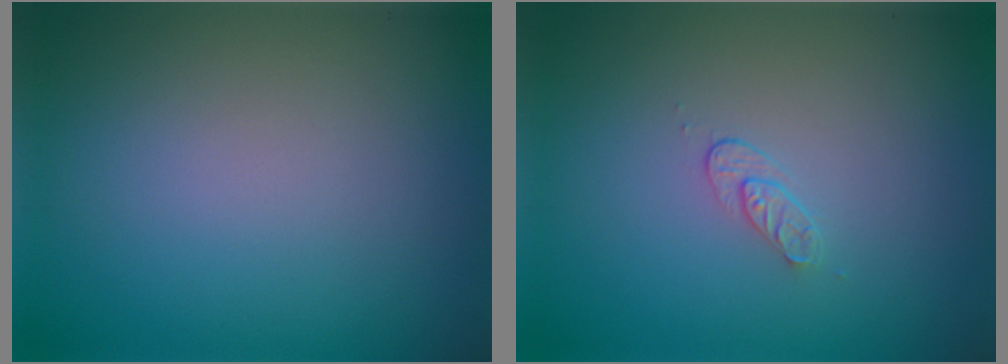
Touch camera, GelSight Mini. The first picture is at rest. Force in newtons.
{"total": 1.2, "press": 0.6, "slide": 1.0}